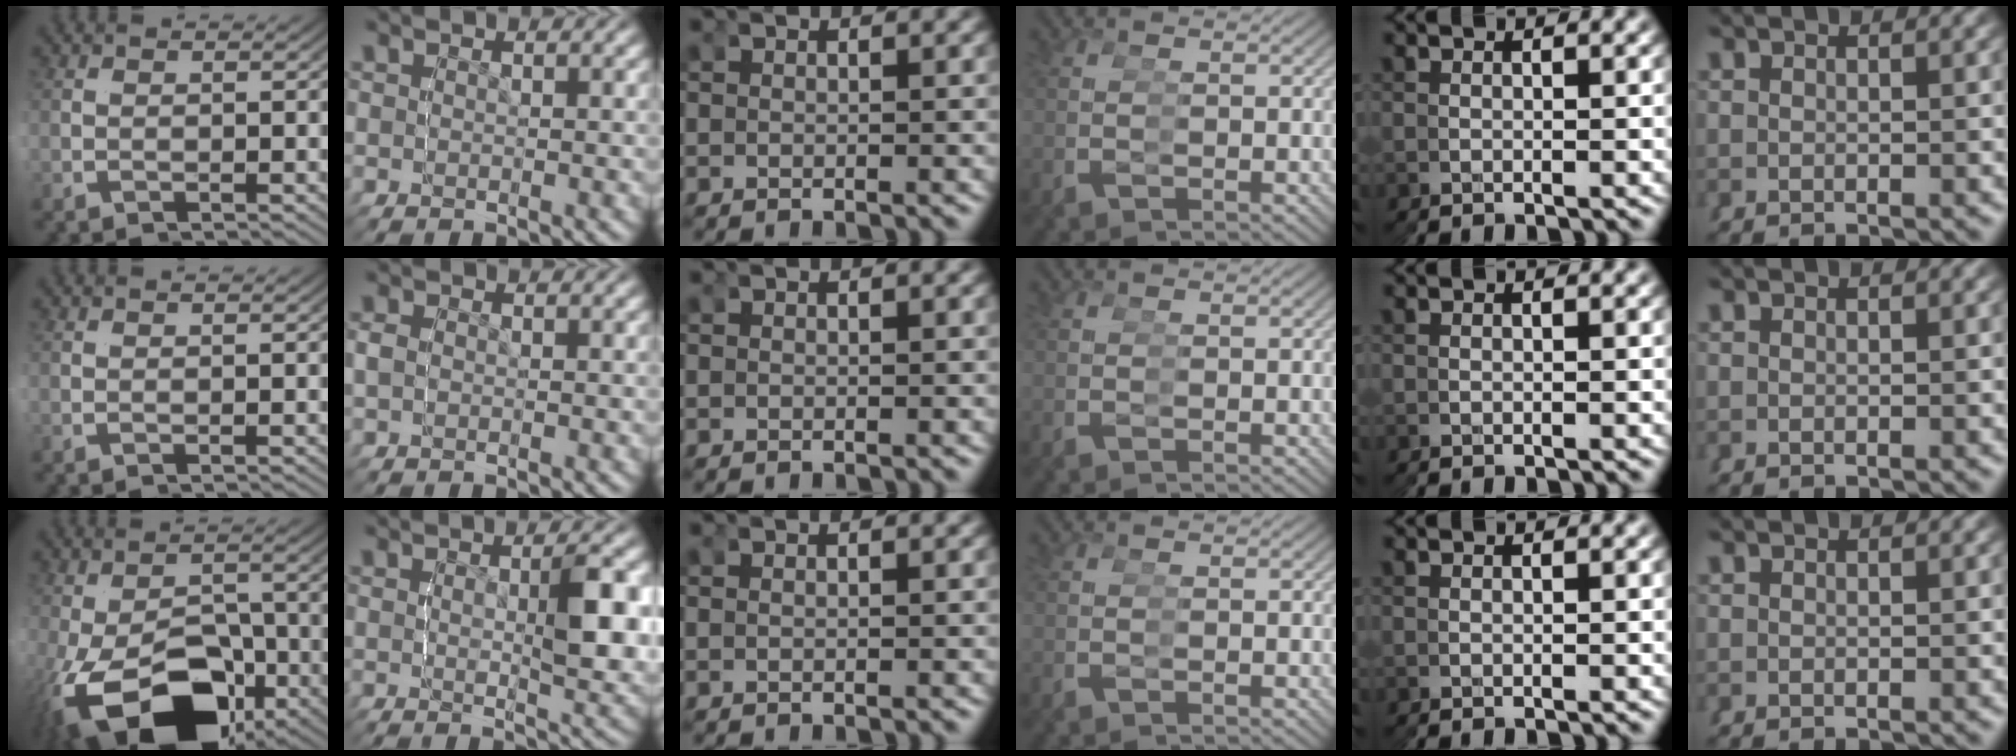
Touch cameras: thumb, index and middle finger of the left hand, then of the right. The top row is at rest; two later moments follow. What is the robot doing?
{"motion": "grasp_and_lifting", "object": "glasses"}